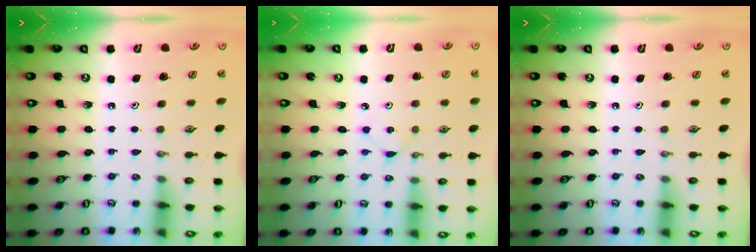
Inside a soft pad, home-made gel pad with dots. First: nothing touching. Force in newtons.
{"total": 3.0, "press": 3.0, "slide": 0.3}
{"total": 0.0}